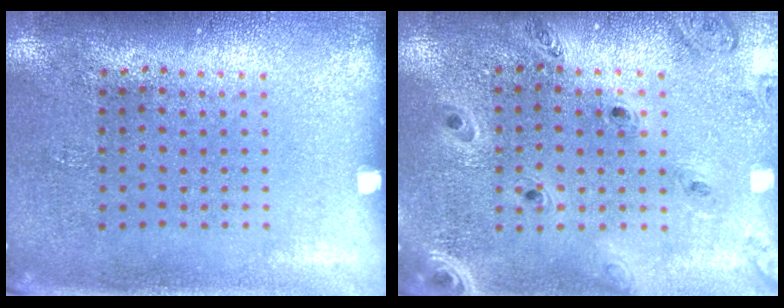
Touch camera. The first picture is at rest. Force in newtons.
{"total": 1.4, "press": 1.4, "slide": 0.1}